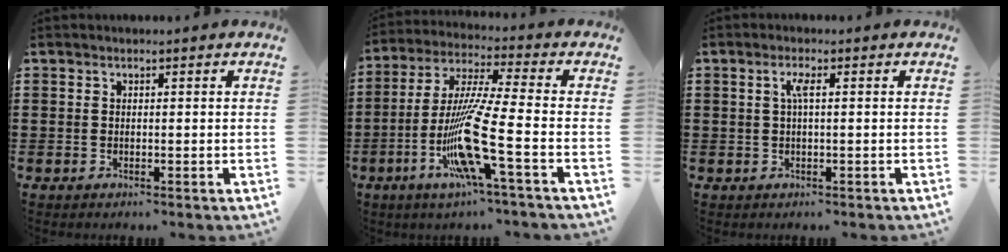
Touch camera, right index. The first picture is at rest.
{"total": 13.7, "force": [-5.0, 1.1, 12.7], "torque": [-0.273, -0.021, -0.103]}
{"total": 2.1, "force": [0.3, 0.2, 2.0], "torque": [-0.042, 0.002, 0.003]}